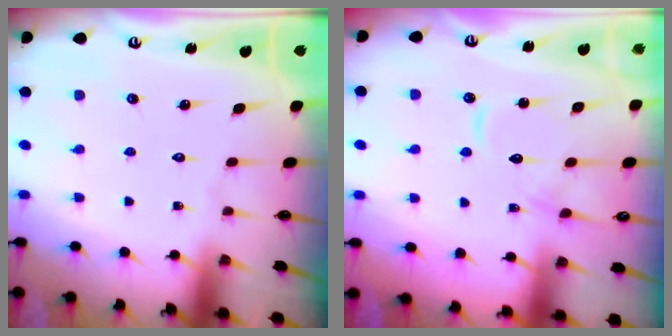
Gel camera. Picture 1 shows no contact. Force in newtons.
{"total": 12.2, "press": 12.1, "slide": 1.2}